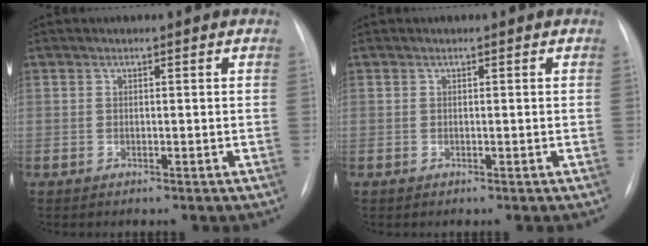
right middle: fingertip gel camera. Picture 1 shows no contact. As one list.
[{"total": 0.0}]